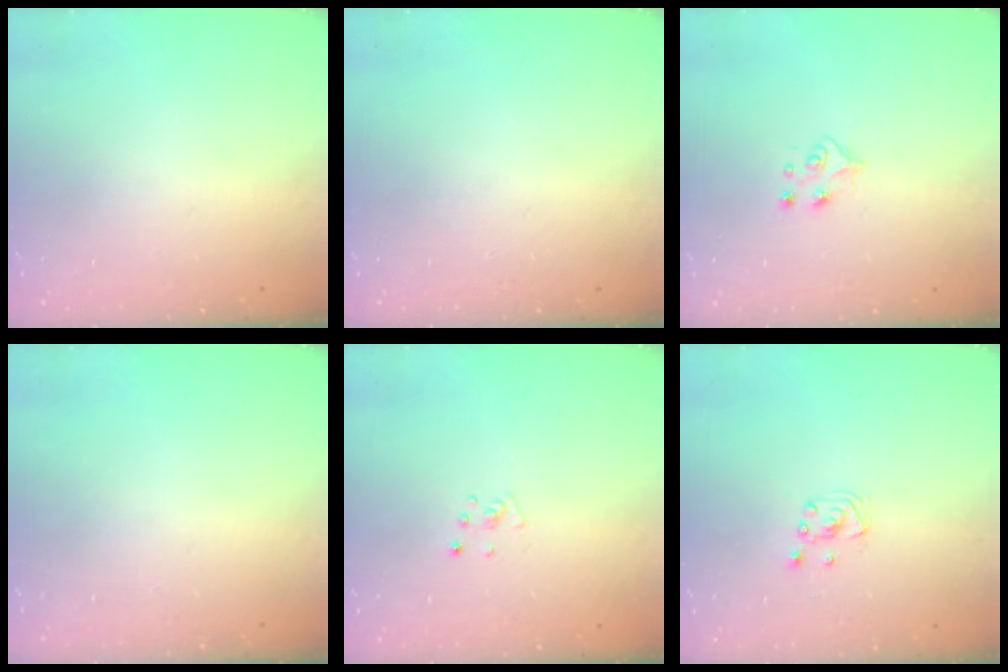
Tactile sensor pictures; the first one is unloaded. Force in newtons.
{"total": 0.0}
{"total": 6.1, "press": 6.1, "slide": 0.7}
{"total": 0.0}
{"total": 2.2, "press": 2.2, "slide": 0.2}
{"total": 2.1, "press": 2.1, "slide": 0.2}